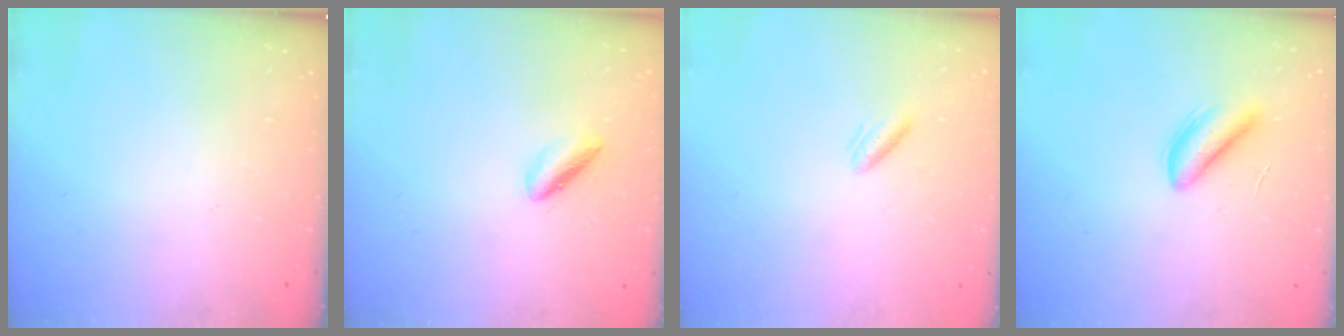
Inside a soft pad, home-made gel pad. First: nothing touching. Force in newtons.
{"total": 2.3, "press": 2.2, "slide": 0.4}
{"total": 1.6, "press": 1.3, "slide": 0.9}
{"total": 3.9, "press": 3.9, "slide": 0.4}